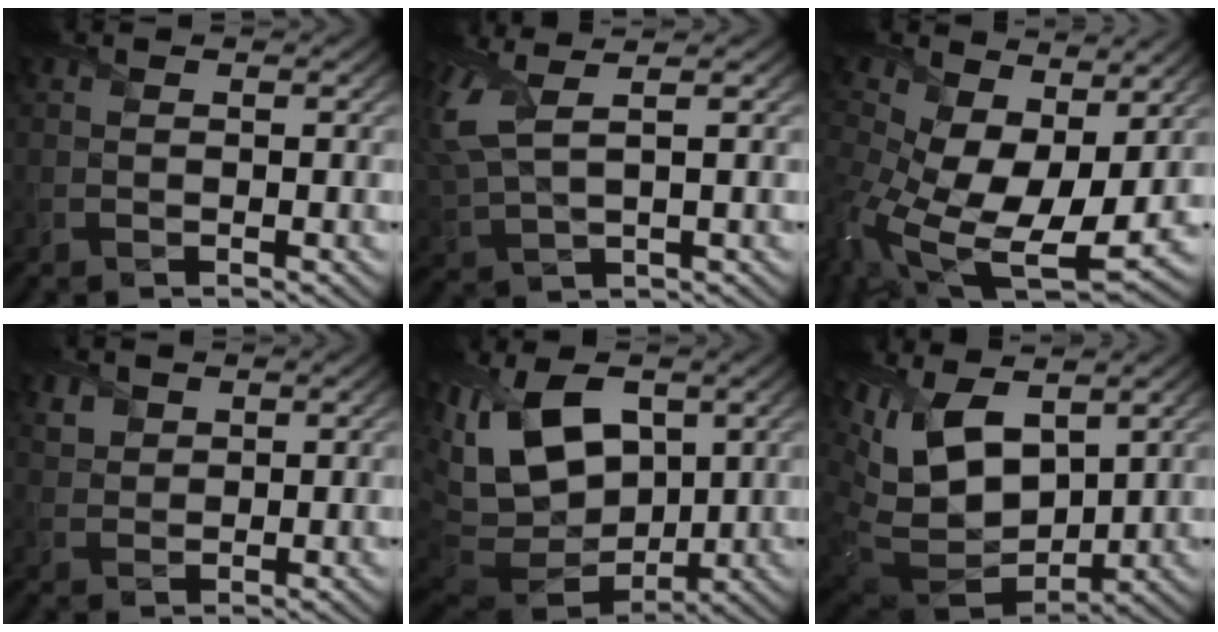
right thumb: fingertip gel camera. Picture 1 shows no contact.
{"total": 7.6, "force": [3.1, 2.6, 6.3], "torque": [-0.175, 0.011, 0.065]}
{"total": 14.2, "force": [1.8, 9.3, 10.6], "torque": [-0.258, -0.053, 0.053]}
{"total": 2.4, "force": [1.7, 1.5, 0.7], "torque": [-0.022, -0.001, 0.037]}
{"total": 17.5, "force": [3.7, 10.6, 13.4], "torque": [-0.275, 0.003, 0.078]}
{"total": 15.6, "force": [4.5, 9.0, 11.9], "torque": [-0.269, 0.000, 0.087]}